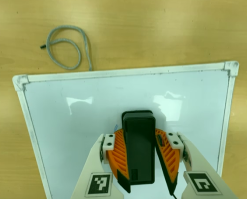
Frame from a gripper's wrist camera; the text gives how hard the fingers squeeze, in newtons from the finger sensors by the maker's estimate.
{"total": 15.9, "left": 18.1, "right": 13.6}